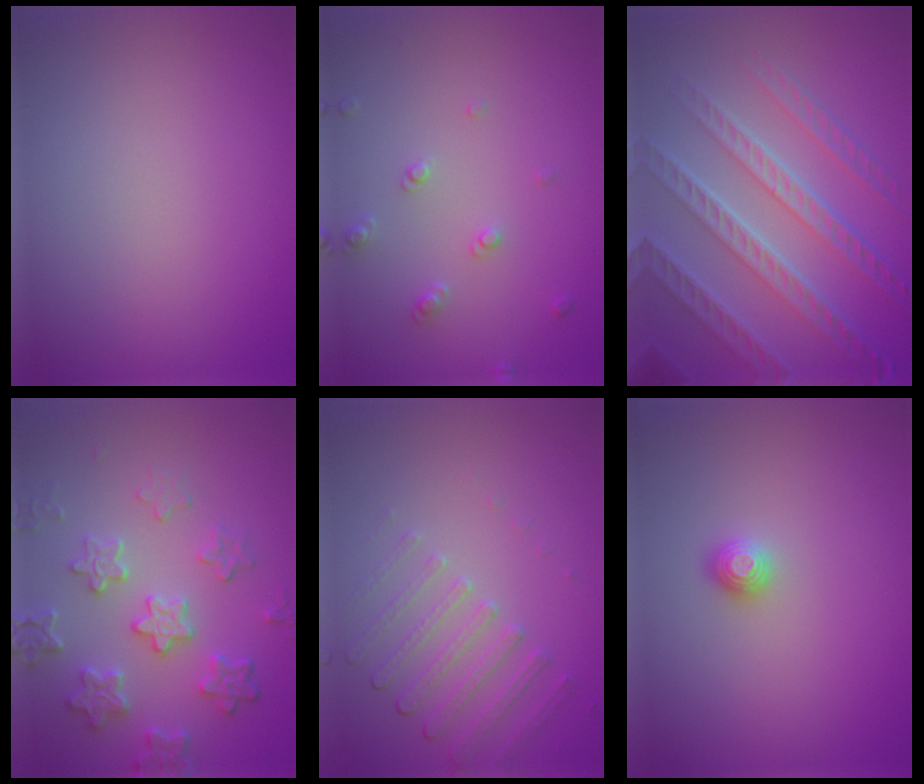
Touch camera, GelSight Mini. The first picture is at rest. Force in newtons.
{"total": 1.6, "press": 1.5, "slide": 0.4}
{"total": 8.1, "press": 5.6, "slide": 5.8}
{"total": 5.1, "press": 4.1, "slide": 2.9}
{"total": 2.2, "press": 1.8, "slide": 1.2}
{"total": 1.1, "press": 1.0, "slide": 0.3}